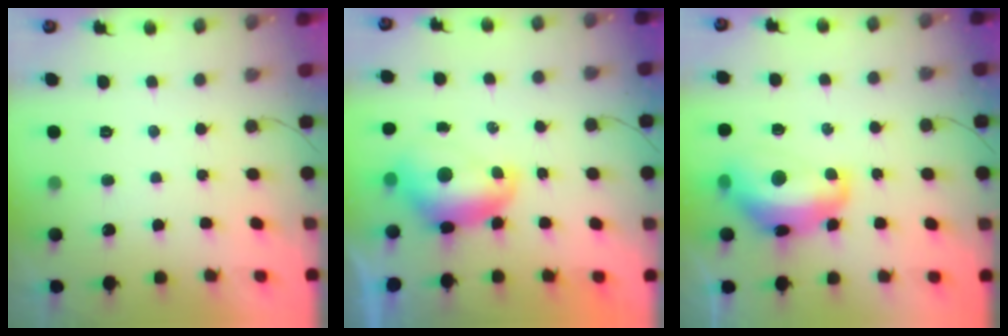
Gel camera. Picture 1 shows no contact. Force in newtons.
{"total": 8.9, "press": 8.9, "slide": 1.0}
{"total": 14.3, "press": 14.3, "slide": 1.1}